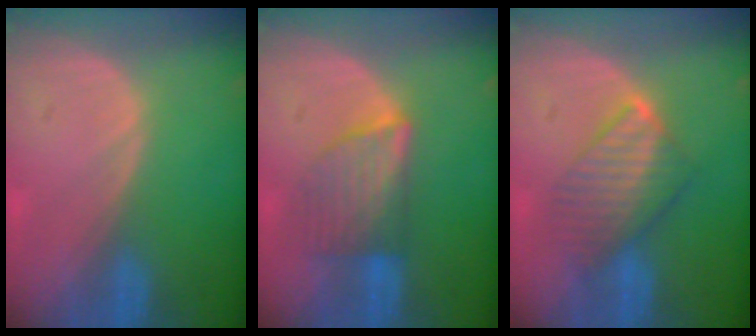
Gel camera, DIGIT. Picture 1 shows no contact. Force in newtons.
{"total": 6.3, "press": 6.3, "slide": 0.4}
{"total": 6.5, "press": 6.5, "slide": 0.6}